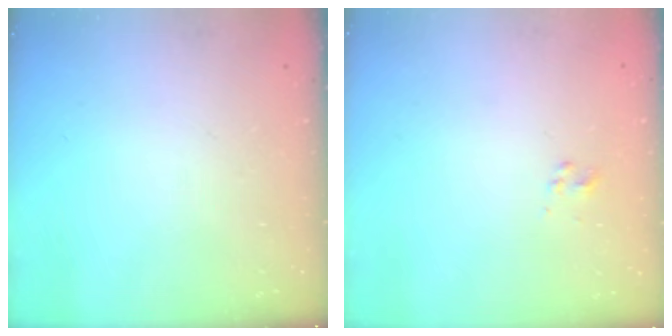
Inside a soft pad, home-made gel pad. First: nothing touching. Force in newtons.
{"total": 2.3, "press": 2.1, "slide": 0.8}